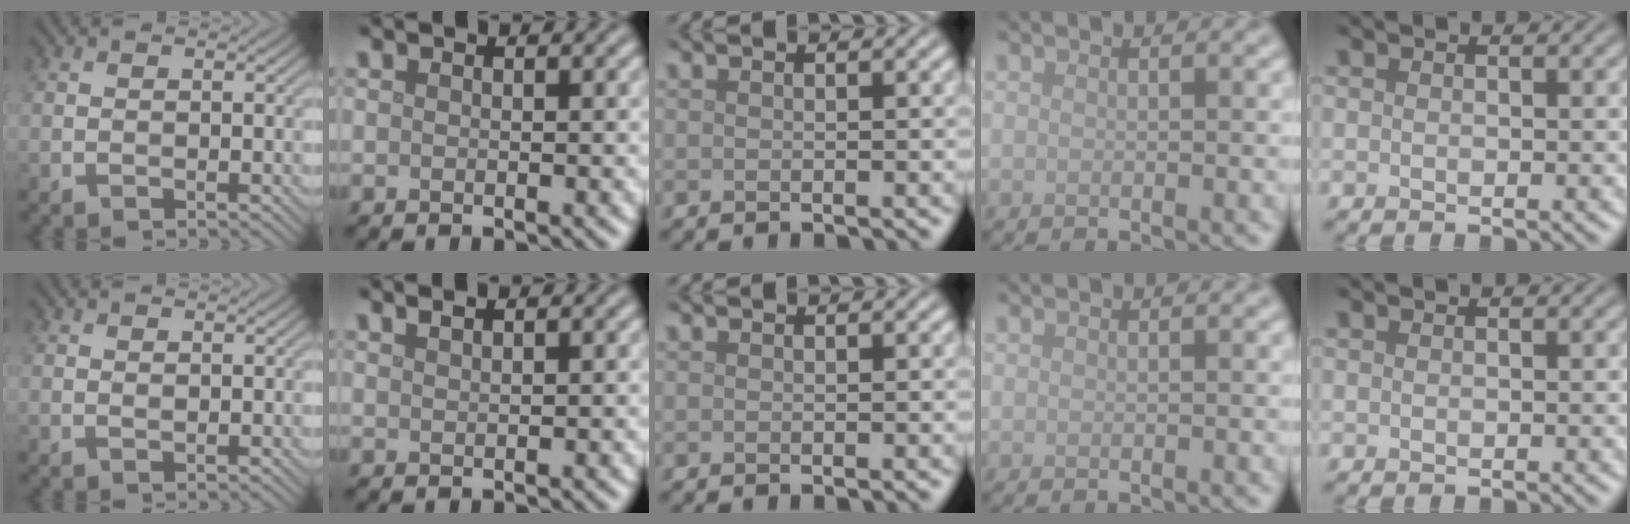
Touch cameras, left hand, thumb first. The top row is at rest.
{"thumb": {"total": 0.5, "force": [0.3, 0.2, 0.4], "torque": [-0.008, -0.002, 0.005]}, "index": {"total": 1.0, "force": [0.8, 0.3, 0.5], "torque": [-0.002, 0.002, 0.009]}}